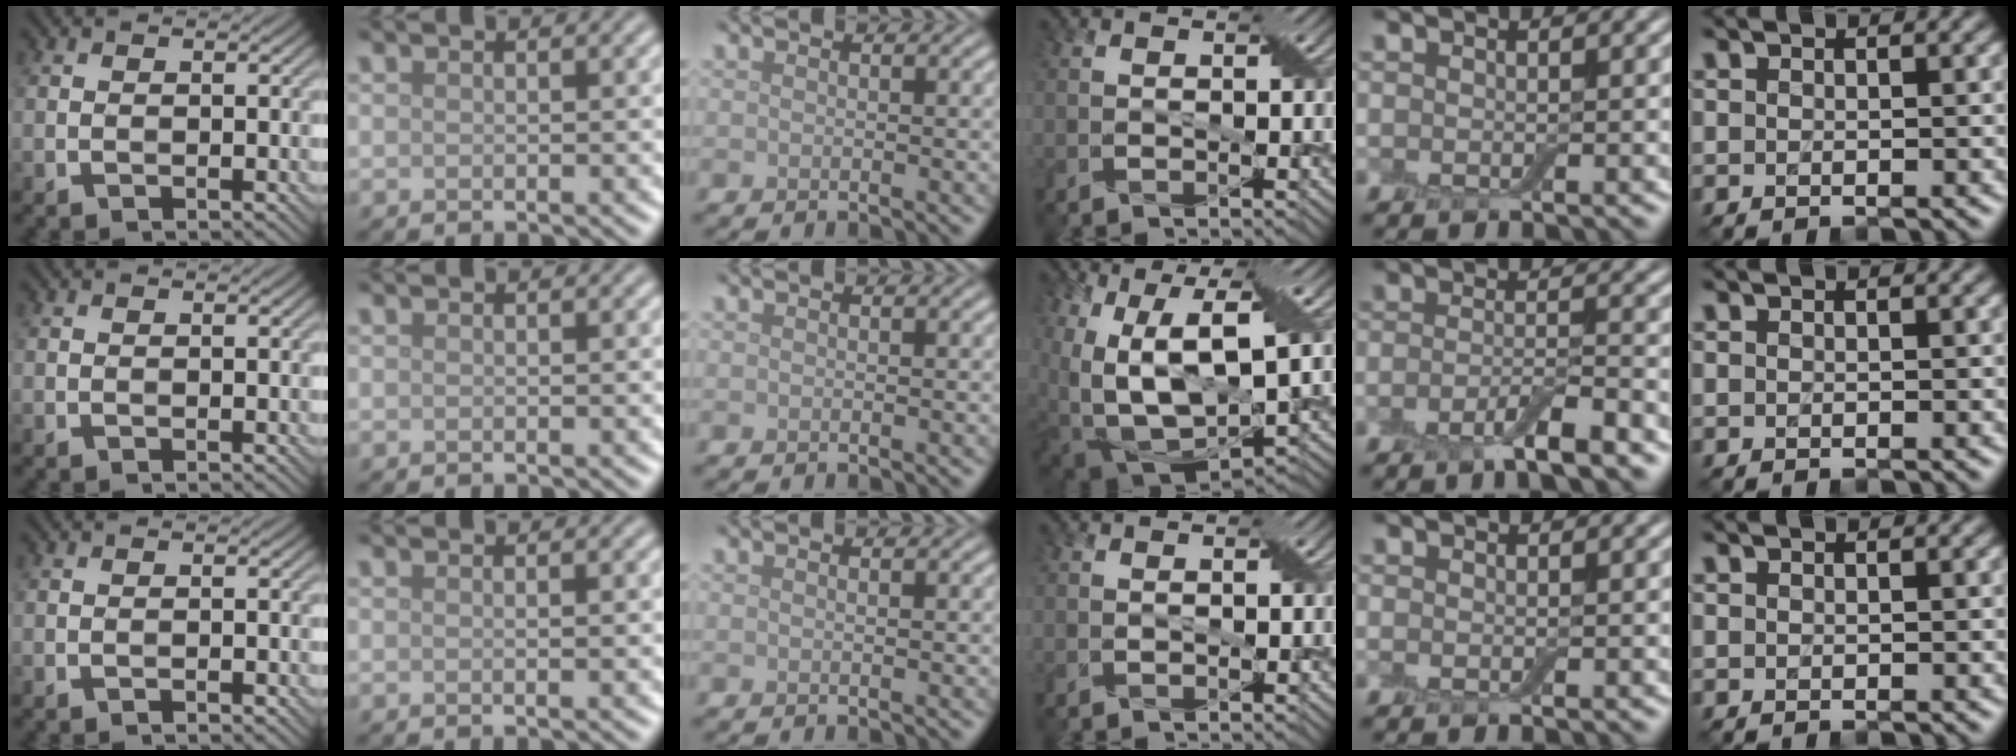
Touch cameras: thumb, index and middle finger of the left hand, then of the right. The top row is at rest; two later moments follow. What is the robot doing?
{"motion": "extract", "object": "backpack"}